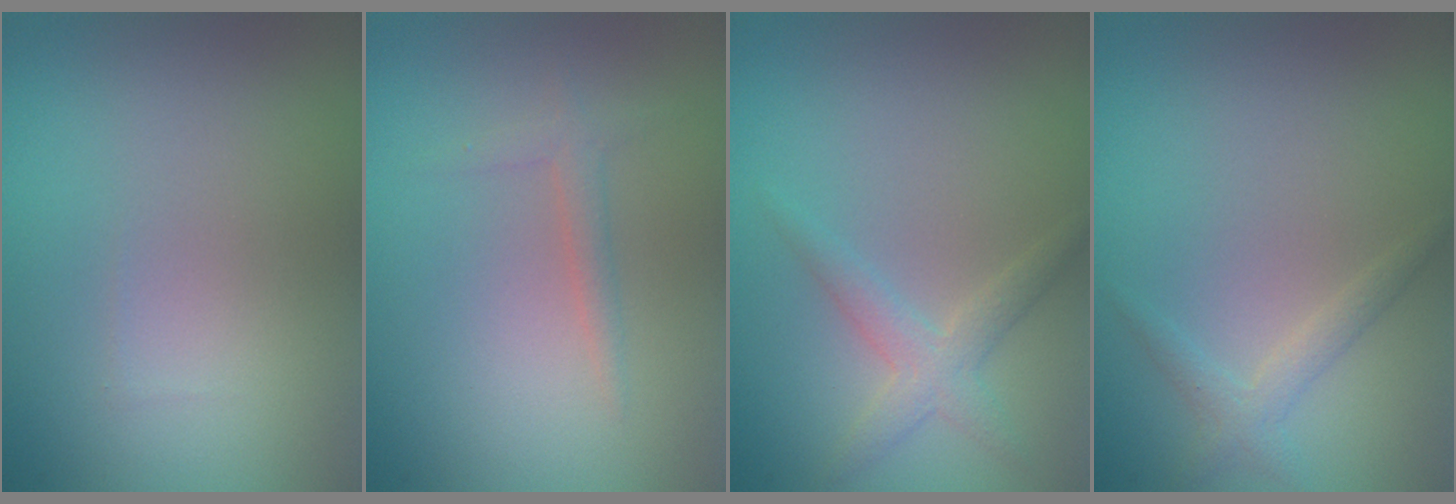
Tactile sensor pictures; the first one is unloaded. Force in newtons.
{"total": 1.4, "press": 1.4, "slide": 0.1}
{"total": 2.1, "press": 2.1, "slide": 0.1}
{"total": 1.4, "press": 1.4, "slide": 0.1}